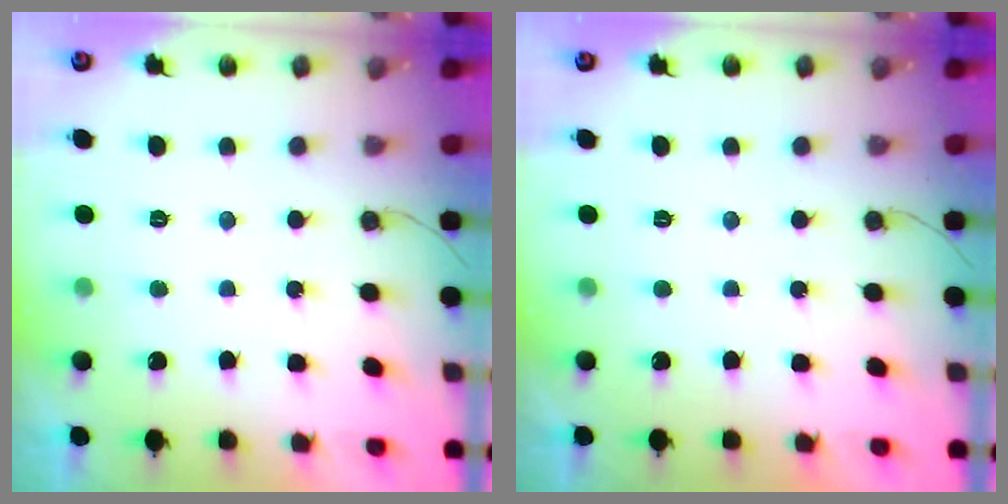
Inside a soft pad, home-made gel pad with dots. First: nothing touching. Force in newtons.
{"total": 1.7, "press": 1.6, "slide": 0.0}